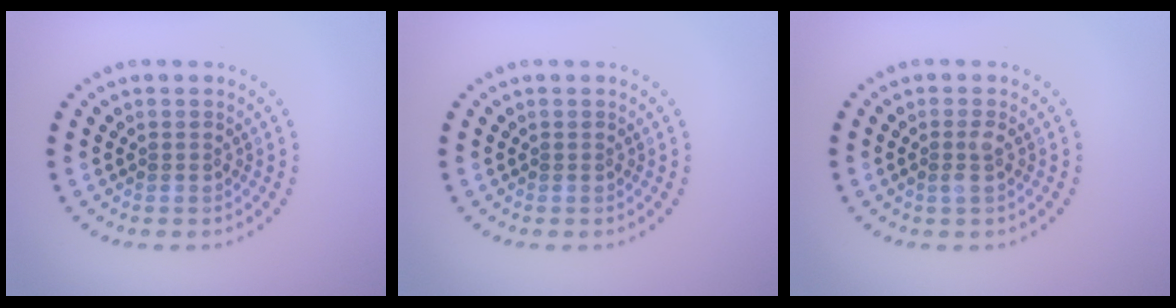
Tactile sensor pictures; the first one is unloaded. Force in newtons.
{"total": 0.0}
{"total": 1.1, "press": 1.1, "slide": 0.4}